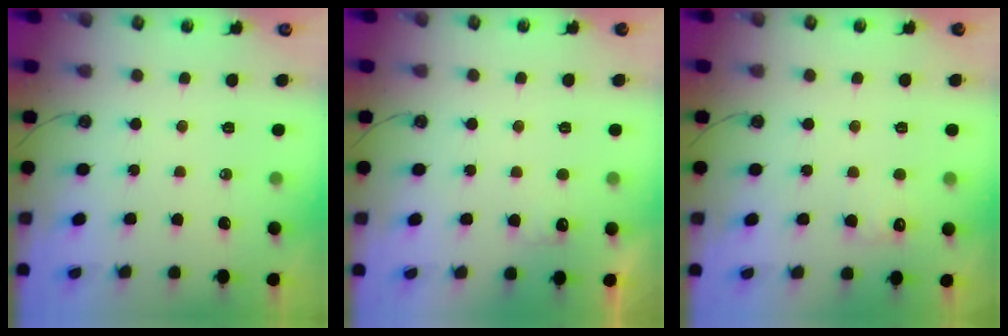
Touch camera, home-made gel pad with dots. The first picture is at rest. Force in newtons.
{"total": 3.9, "press": 3.8, "slide": 1.2}
{"total": 6.0, "press": 5.9, "slide": 1.1}